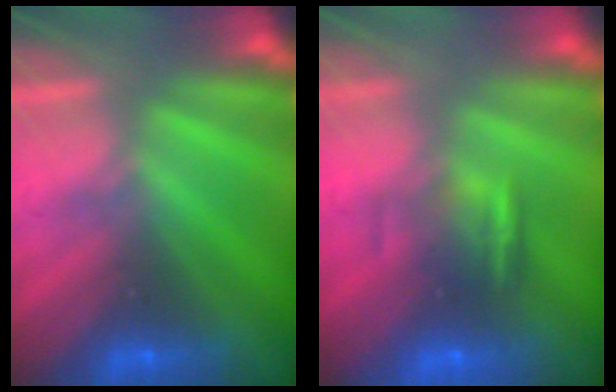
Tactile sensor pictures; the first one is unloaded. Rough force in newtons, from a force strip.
{"total": 7.8}